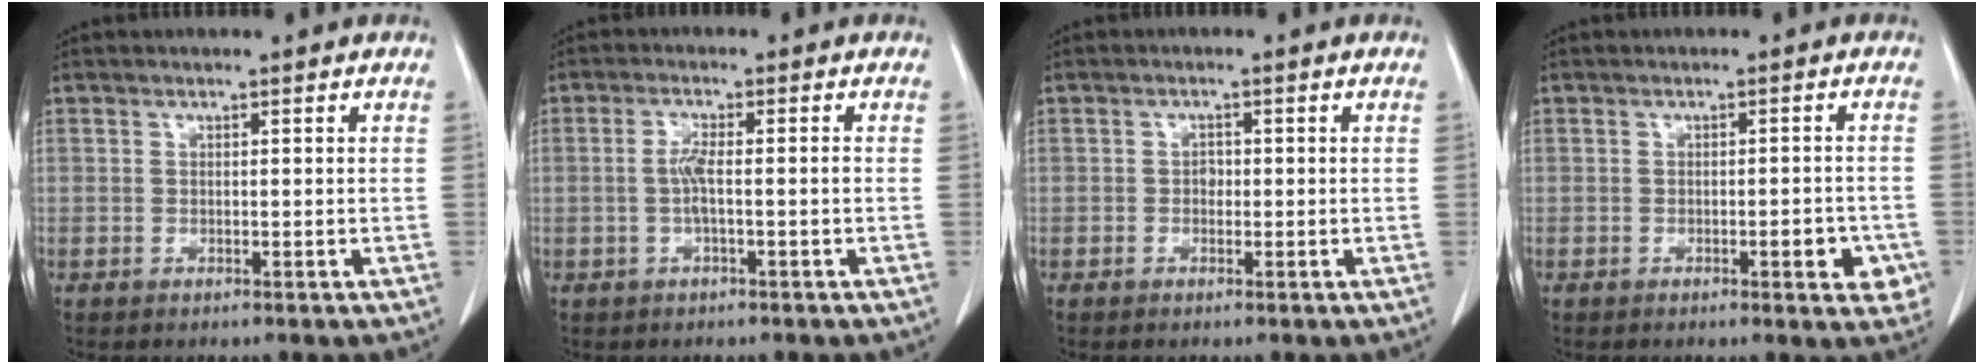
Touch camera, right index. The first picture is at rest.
{"total": 3.0, "force": [-0.5, 0.2, 2.9], "torque": [-0.056, 0.006, -0.008]}
{"total": 1.1, "force": [-0.1, 0.9, 0.7], "torque": [-0.005, 0.005, -0.002]}
{"total": 4.4, "force": [-1.8, 1.3, 3.9], "torque": [-0.041, -0.001, -0.019]}